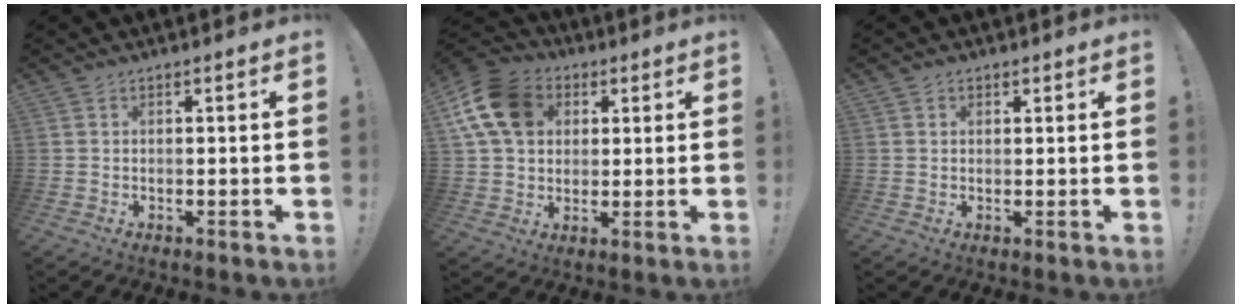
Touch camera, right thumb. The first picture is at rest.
{"total": 15.5, "force": [4.9, 12.0, 8.4], "torque": [-0.146, -0.008, 0.101]}
{"total": 1.0, "force": [0.6, 0.8, 0.2], "torque": [0.008, -0.004, 0.008]}